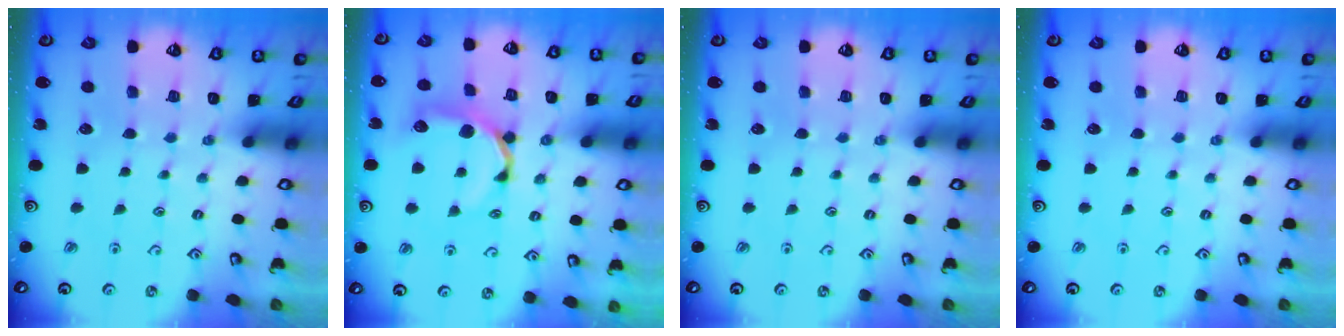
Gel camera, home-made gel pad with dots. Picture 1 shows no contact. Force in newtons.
{"total": 9.2, "press": 9.1, "slide": 0.9}
{"total": 0.0}
{"total": 0.0}